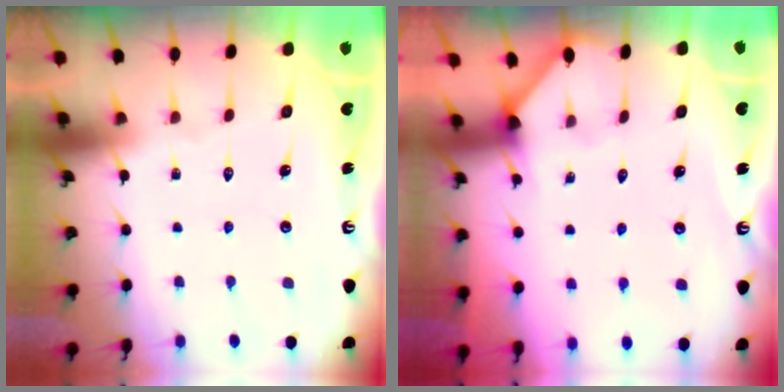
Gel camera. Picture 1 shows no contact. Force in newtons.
{"total": 2.3, "press": 2.3, "slide": 0.3}